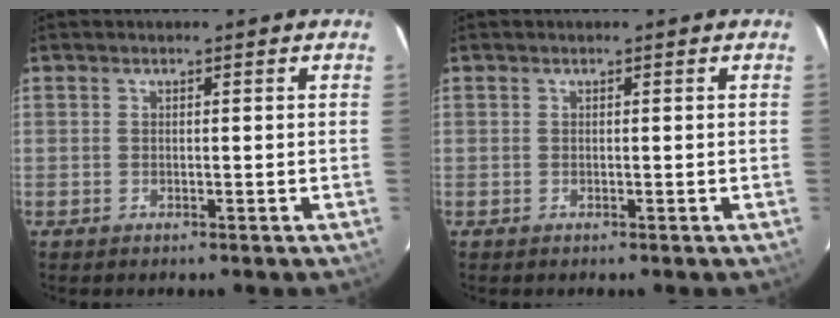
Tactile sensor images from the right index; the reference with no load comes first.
{"total": 0.0}